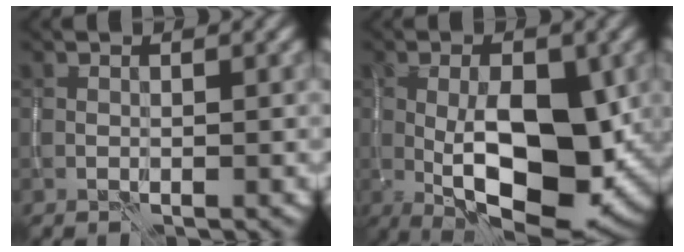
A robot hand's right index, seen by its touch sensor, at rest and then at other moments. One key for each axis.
{"total": 11.9, "fx": -2.1, "fy": 5.1, "fz": 10.5, "tx": -0.154, "ty": 0.000, "tz": -0.034}